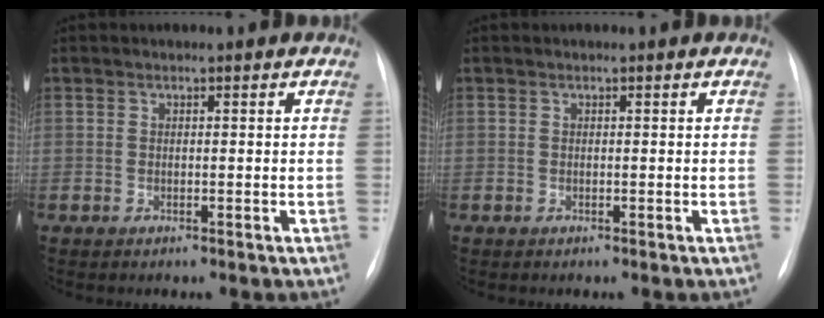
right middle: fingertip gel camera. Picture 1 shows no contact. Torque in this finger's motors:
{"motor_torque": [0.00, 0.00, 0.03, 0.00]}